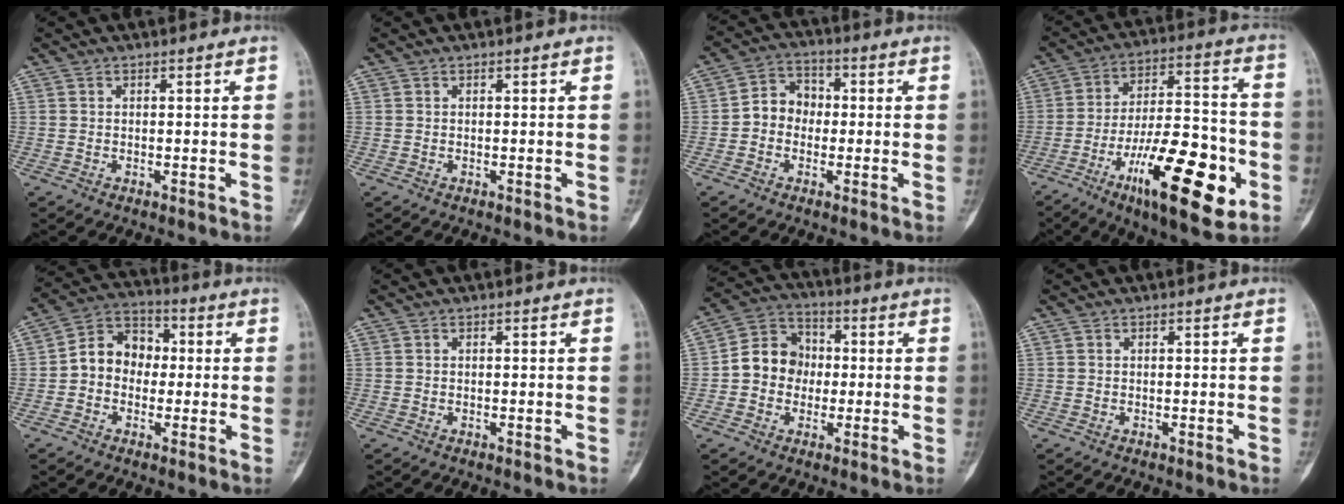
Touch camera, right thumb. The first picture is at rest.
{"total": 0.0}
{"total": 6.5, "force": [-0.7, 5.6, 3.3], "torque": [-0.032, 0.026, -0.028]}
{"total": 23.5, "force": [-9.3, 8.1, 20.0], "torque": [-0.309, 0.039, -0.144]}
{"total": 9.6, "force": [-0.4, 7.8, 5.5], "torque": [-0.064, 0.036, -0.020]}
{"total": 0.0}
{"total": 10.0, "force": [-0.6, 8.8, 4.7], "torque": [-0.053, 0.032, -0.025]}
{"total": 0.0}